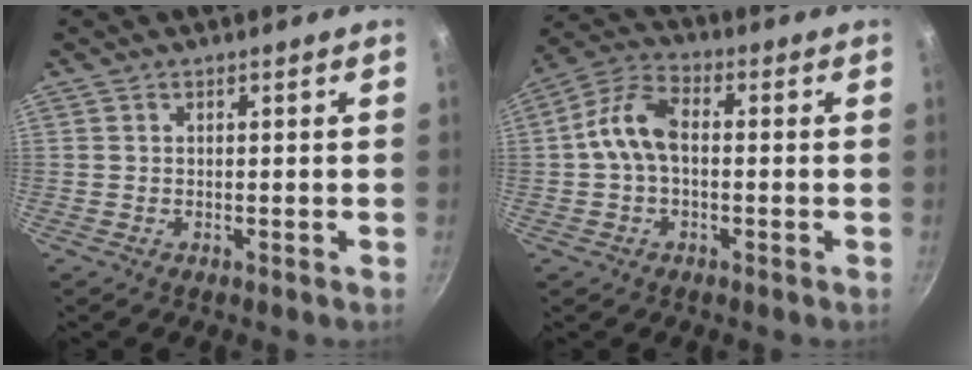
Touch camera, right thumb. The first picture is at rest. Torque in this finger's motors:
{"motor_torque": [-0.10, 0.75, -0.03, 0.03, 0.26]}